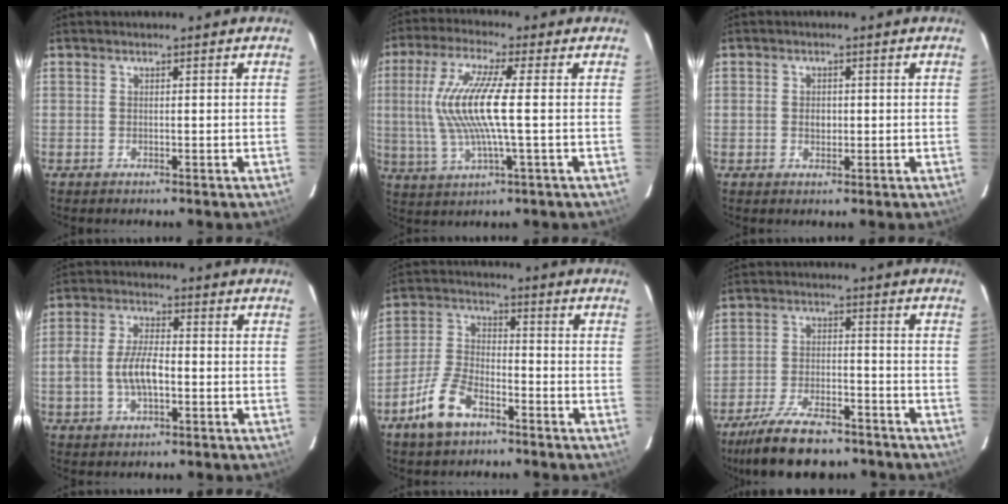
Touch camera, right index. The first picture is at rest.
{"total": 12.6, "force": [0.3, 1.2, 12.6], "torque": [-0.252, -0.002, 0.010]}
{"total": 2.1, "force": [-0.2, 1.7, 1.2], "torque": [-0.019, 0.004, -0.004]}
{"total": 7.3, "force": [-1.6, 3.4, 6.3], "torque": [-0.128, 0.007, -0.026]}
{"total": 9.5, "force": [-6.2, 4.4, 5.8], "torque": [-0.132, 0.005, -0.118]}
{"total": 14.7, "force": [-11.7, 5.3, 7.3], "torque": [-0.164, -0.016, -0.193]}